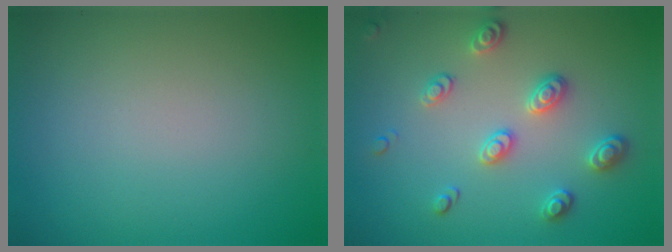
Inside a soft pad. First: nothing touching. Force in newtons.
{"total": 2.8, "press": 2.6, "slide": 1.1}